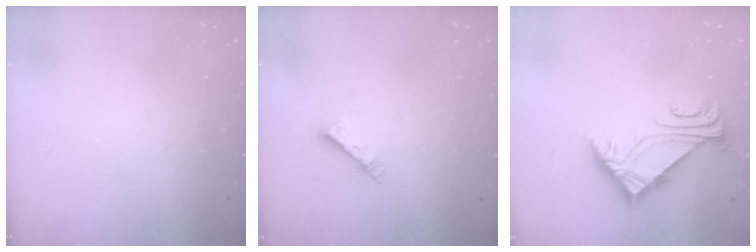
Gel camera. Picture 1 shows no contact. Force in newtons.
{"total": 2.7, "press": 2.7, "slide": 0.3}
{"total": 6.5, "press": 6.5, "slide": 0.2}